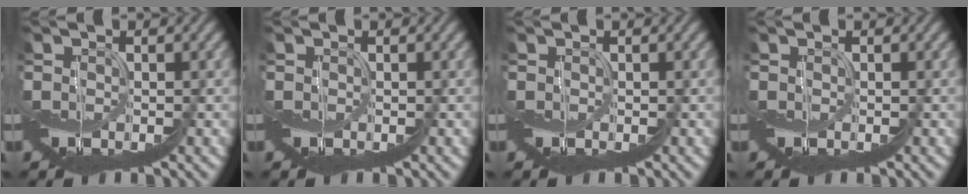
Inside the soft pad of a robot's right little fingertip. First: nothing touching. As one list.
[{"total": 0.0}, {"total": 0.0}, {"total": 0.0}]